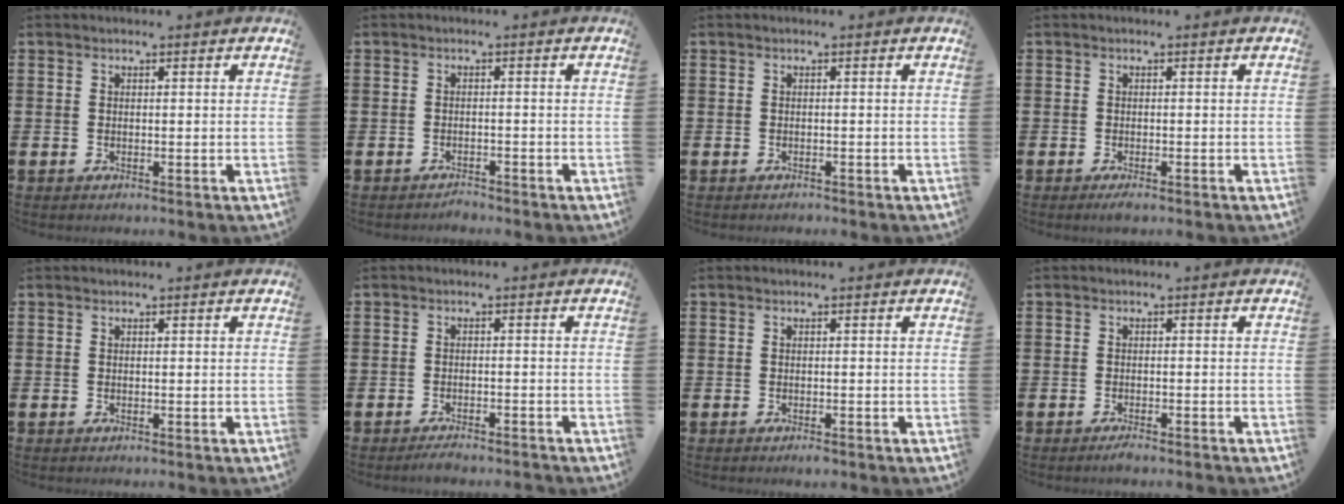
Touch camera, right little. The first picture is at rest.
{"total": 1.0, "force": [-1.0, 0.1, -0.1], "torque": [-0.002, 0.003, -0.022]}
{"total": 0.0}
{"total": 0.9, "force": [-0.5, 0.1, 0.8], "torque": [-0.014, -0.001, -0.009]}
{"total": 0.0}
{"total": 1.5, "force": [-1.4, 0.0, 0.5], "torque": [-0.011, 0.002, -0.027]}
{"total": 0.5, "force": [-0.3, 0.2, 0.4], "torque": [-0.008, -0.001, -0.005]}
{"total": 1.1, "force": [-0.9, 0.0, 0.6], "torque": [-0.012, -0.001, -0.017]}